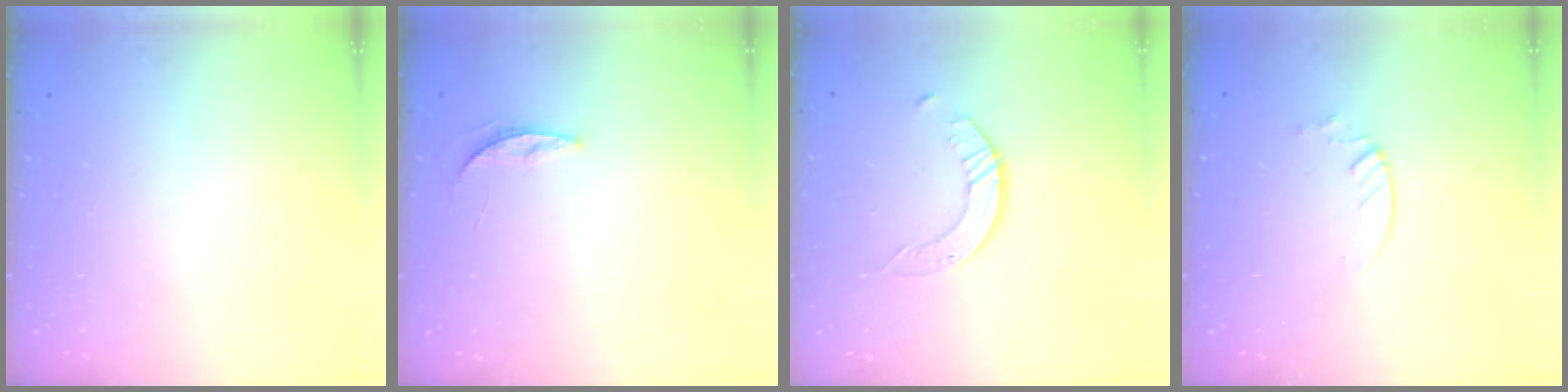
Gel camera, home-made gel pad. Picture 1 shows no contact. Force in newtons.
{"total": 4.5, "press": 4.4, "slide": 0.4}
{"total": 2.5, "press": 2.5, "slide": 0.3}
{"total": 1.9, "press": 1.9, "slide": 0.2}